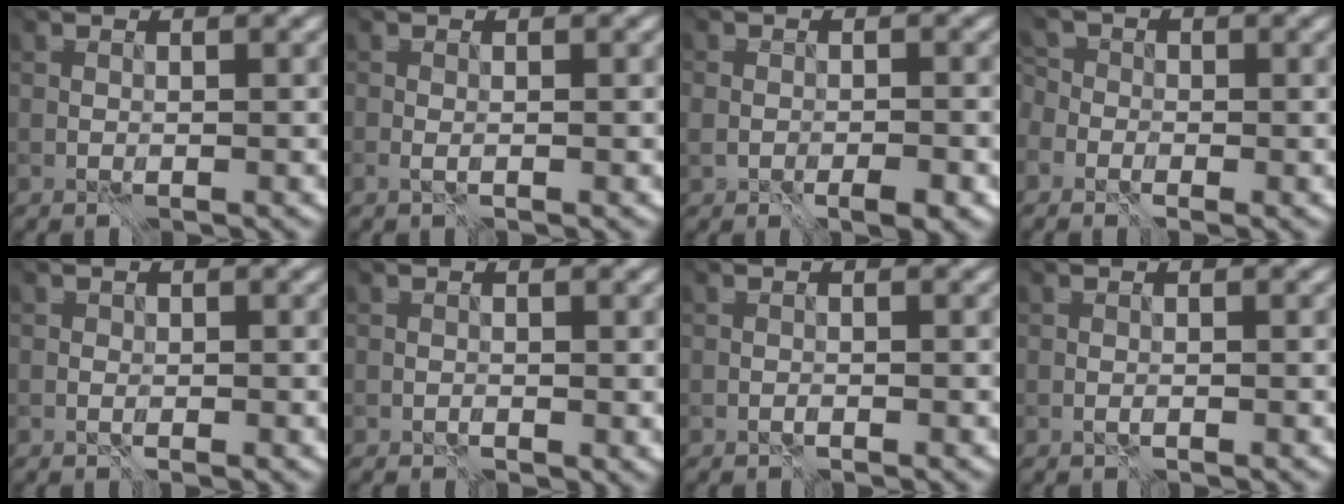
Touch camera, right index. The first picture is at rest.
{"total": 0.6, "force": [-0.5, -0.3, 0.2], "torque": [0.002, 0.008, -0.029]}
{"total": 2.2, "force": [-2.0, 0.7, 0.6], "torque": [-0.015, -0.001, -0.023]}
{"total": 5.1, "force": [0.1, 3.5, 3.7], "torque": [-0.064, 0.023, -0.020]}
{"total": 0.7, "force": [-0.7, 0.1, 0.0], "torque": [-0.001, 0.004, -0.017]}
{"total": 0.6, "force": [-0.6, 0.0, -0.1], "torque": [0.005, -0.003, -0.018]}
{"total": 1.3, "force": [-1.1, -0.5, -0.4], "torque": [0.011, -0.001, -0.029]}
{"total": 0.5, "force": [-0.5, -0.2, 0.0], "torque": [0.004, 0.006, -0.018]}